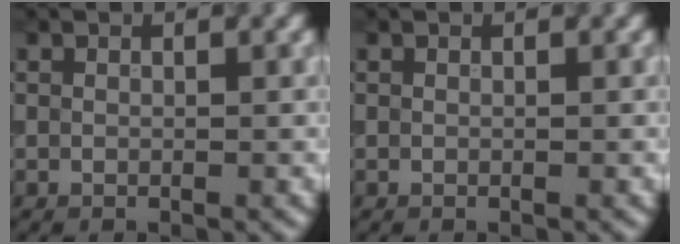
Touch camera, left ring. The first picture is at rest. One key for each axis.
{"total": 0.0}